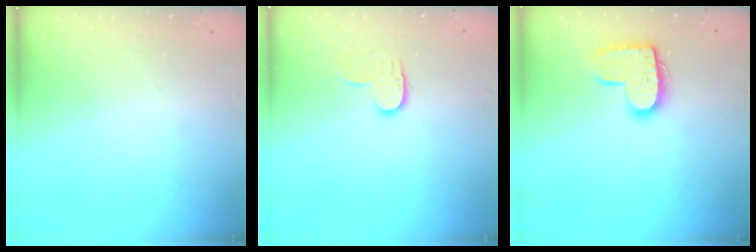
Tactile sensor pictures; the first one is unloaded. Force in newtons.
{"total": 5.7, "press": 5.7, "slide": 0.5}
{"total": 12.4, "press": 12.4, "slide": 0.6}